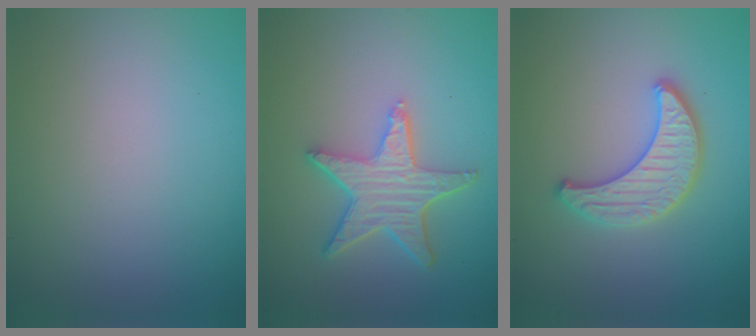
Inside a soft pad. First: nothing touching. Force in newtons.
{"total": 4.8, "press": 4.2, "slide": 2.4}
{"total": 3.5, "press": 3.4, "slide": 0.7}